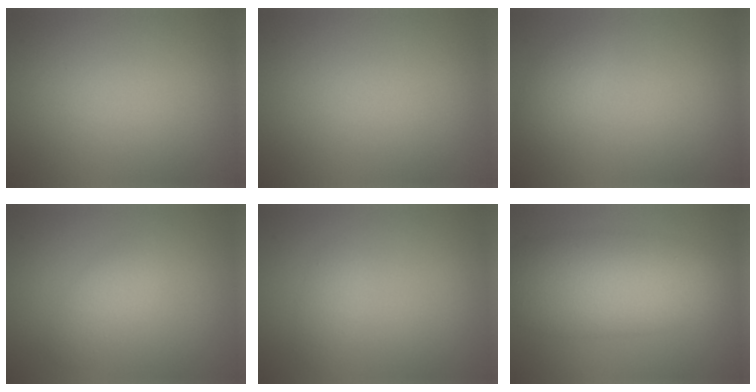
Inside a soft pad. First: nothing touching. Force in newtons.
{"total": 0.0}
{"total": 1.2, "press": 1.2, "slide": 0.1}
{"total": 2.1, "press": 2.1, "slide": 0.1}
{"total": 0.9, "press": 0.9, "slide": 0.0}
{"total": 8.5, "press": 8.5, "slide": 0.1}